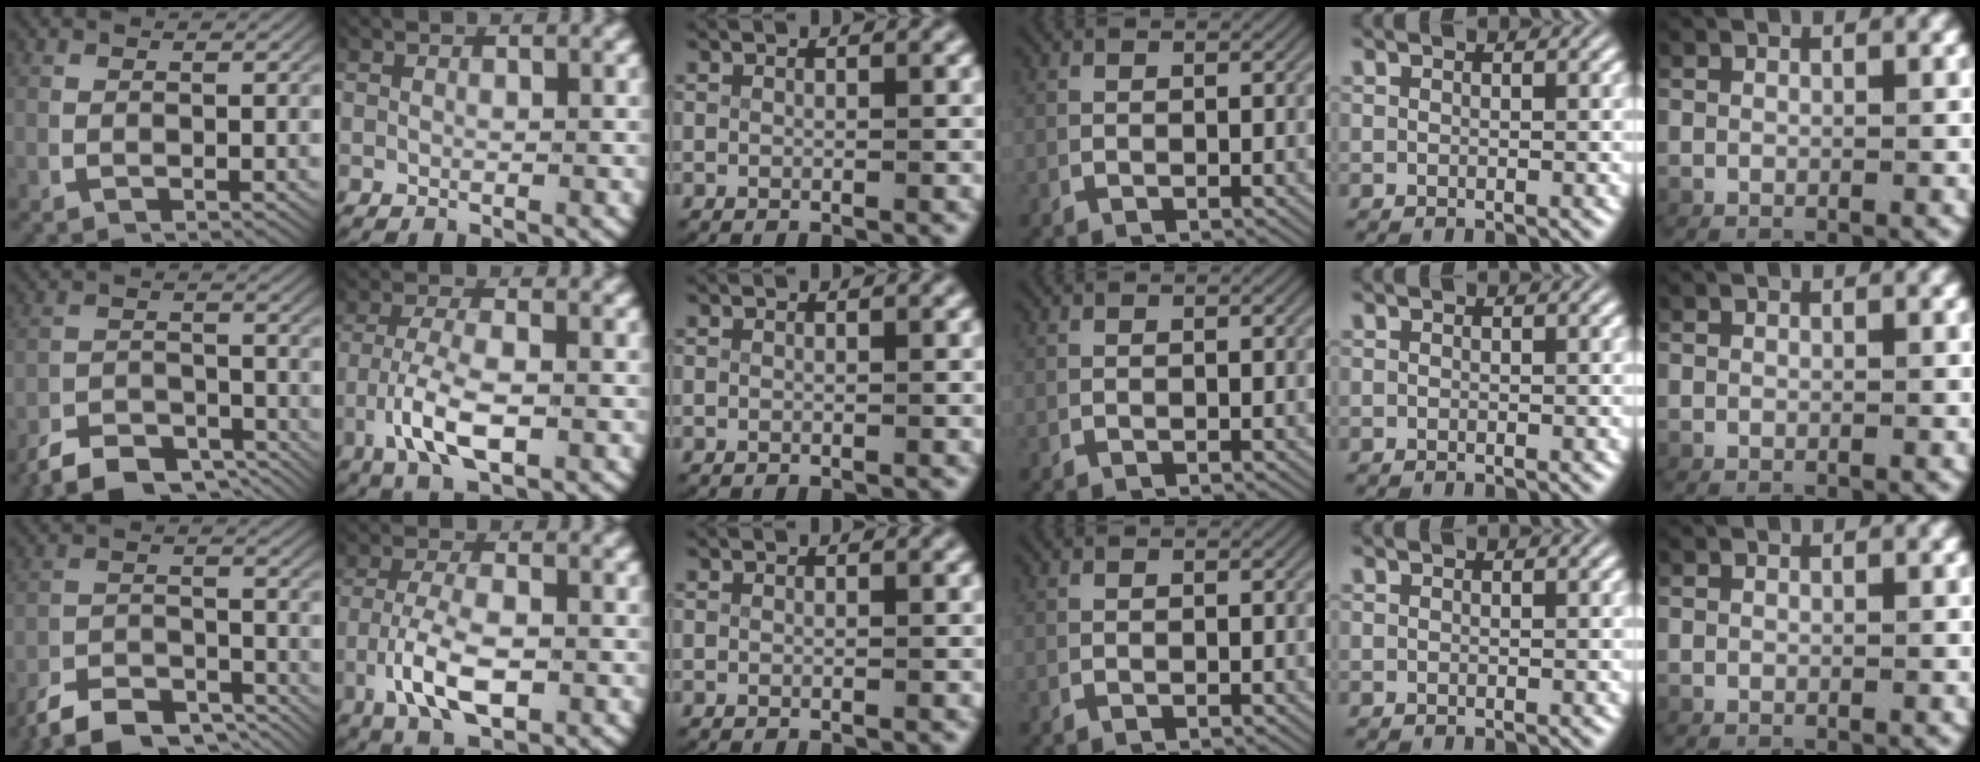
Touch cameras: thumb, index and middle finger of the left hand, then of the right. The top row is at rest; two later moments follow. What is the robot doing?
{"motion": "grasp_and_lifting", "object": "card"}